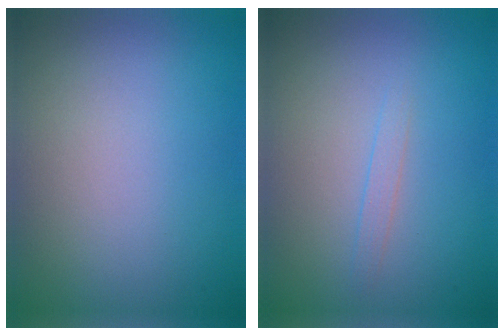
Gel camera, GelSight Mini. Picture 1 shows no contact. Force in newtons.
{"total": 0.8, "press": 0.8, "slide": 0.1}